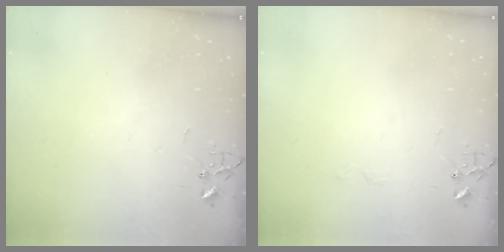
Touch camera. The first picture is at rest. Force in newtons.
{"total": 3.3, "press": 3.2, "slide": 0.5}